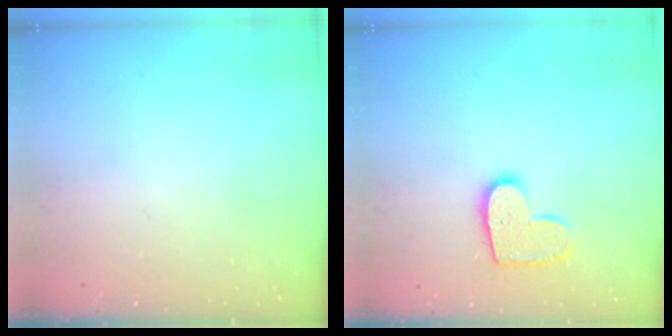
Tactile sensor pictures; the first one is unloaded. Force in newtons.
{"total": 10.8, "press": 10.8, "slide": 0.5}